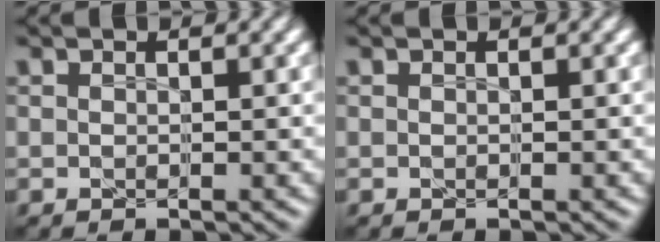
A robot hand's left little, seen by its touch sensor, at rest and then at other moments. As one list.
[{"total": 0.0}]